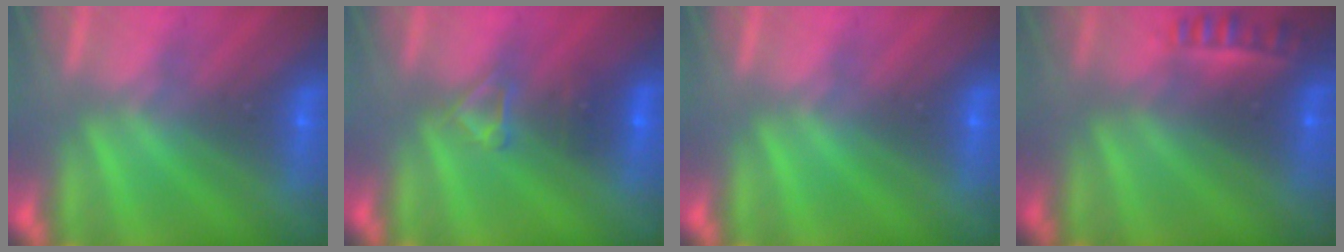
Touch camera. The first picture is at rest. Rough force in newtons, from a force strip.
{"total": 2.9}
{"total": 0.0}
{"total": 2.3}